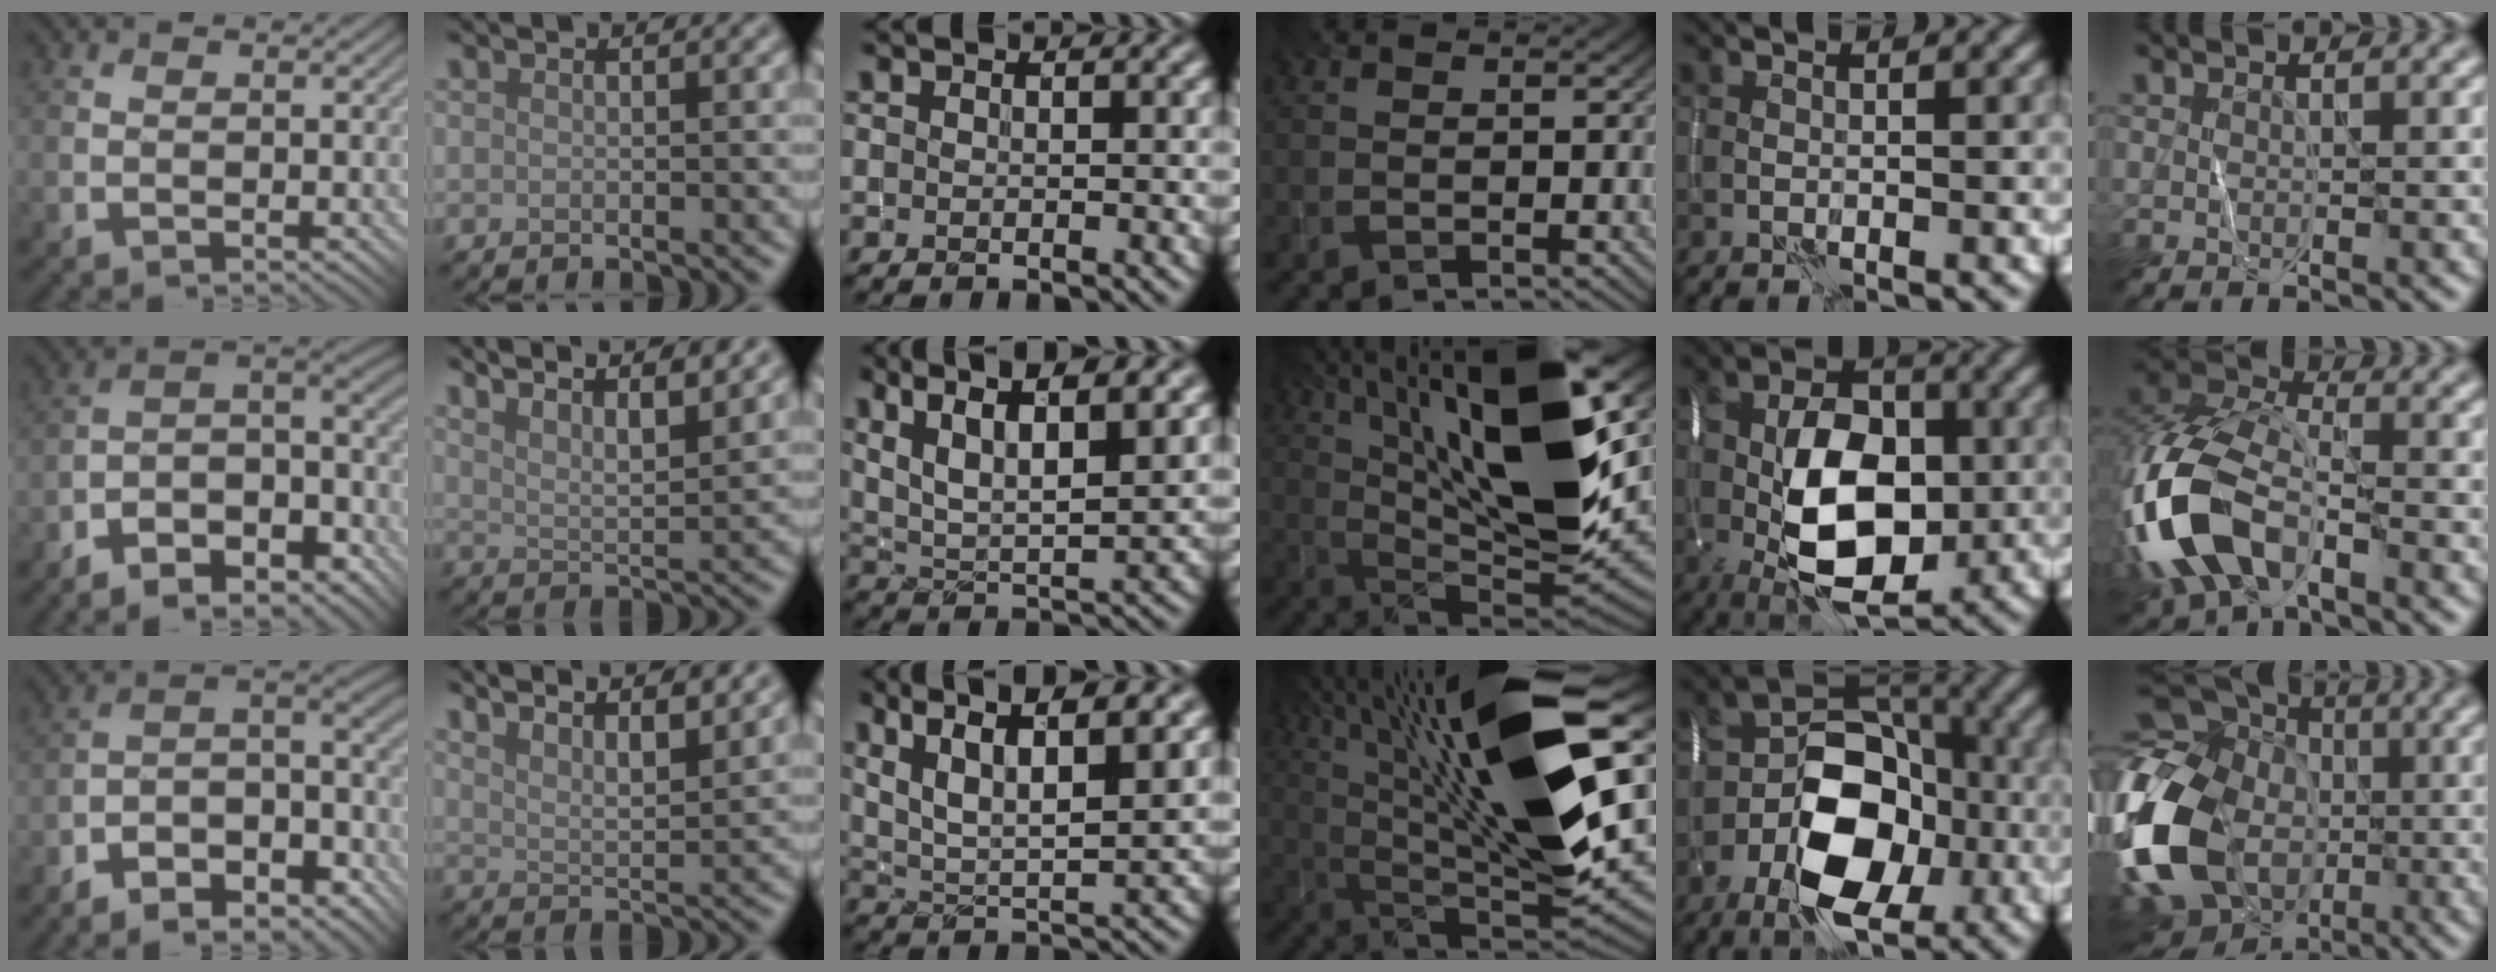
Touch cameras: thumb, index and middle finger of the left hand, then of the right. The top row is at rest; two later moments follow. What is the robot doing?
{"motion": "wrap", "object": "yarn"}